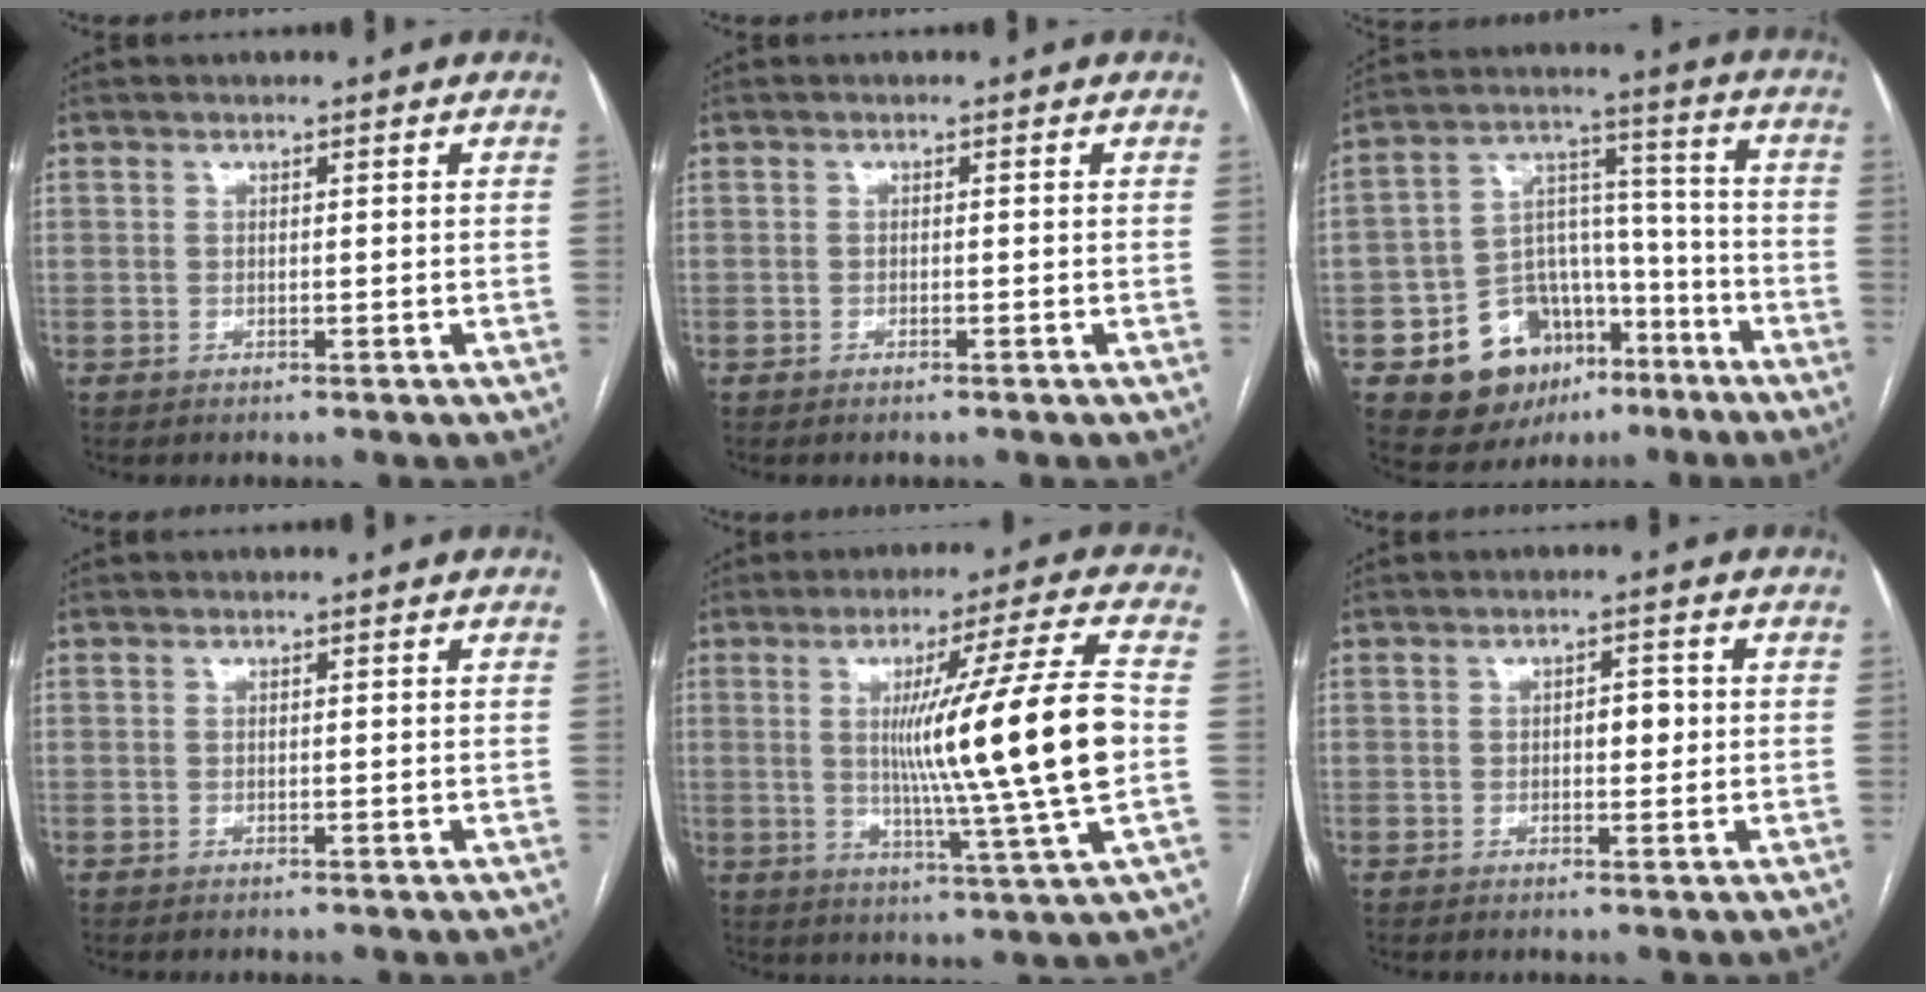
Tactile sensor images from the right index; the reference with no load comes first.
{"total": 0.6, "force": [-0.5, -0.1, 0.2], "torque": [-0.008, -0.001, -0.007]}
{"total": 14.8, "force": [-8.0, 10.6, 6.6], "torque": [-0.096, 0.059, -0.115]}
{"total": 0.0}
{"total": 17.2, "force": [0.5, -2.5, 17.0], "torque": [-0.272, -0.014, -0.001]}
{"total": 2.4, "force": [0.0, 1.1, 2.2], "torque": [-0.030, 0.006, 0.000]}